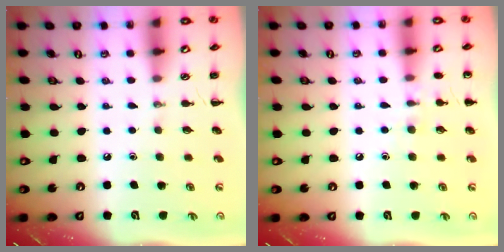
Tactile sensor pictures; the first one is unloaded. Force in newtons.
{"total": 7.2, "press": 7.0, "slide": 1.8}